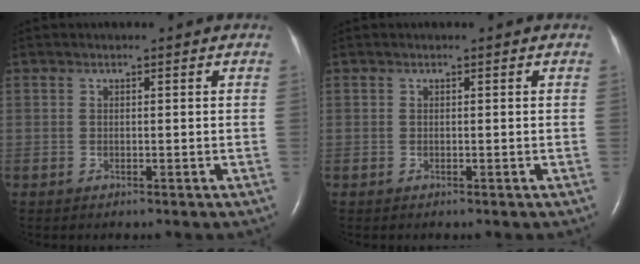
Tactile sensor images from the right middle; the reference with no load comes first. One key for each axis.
{"total": 0.0}